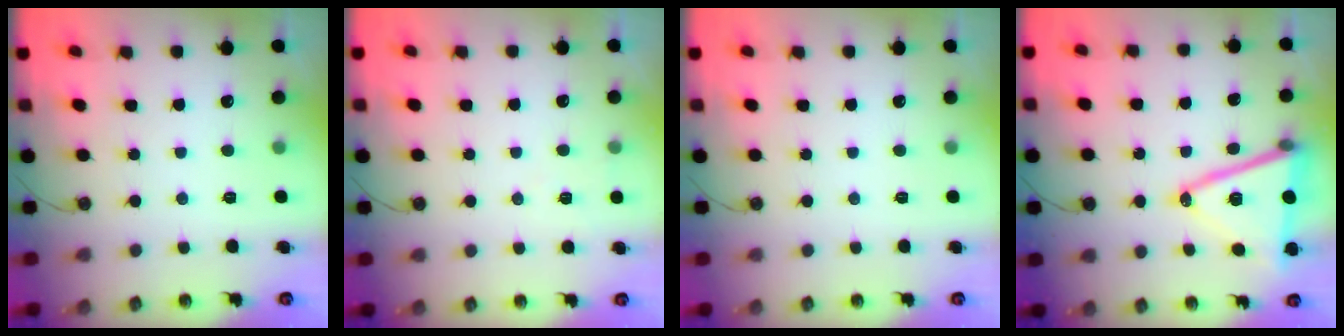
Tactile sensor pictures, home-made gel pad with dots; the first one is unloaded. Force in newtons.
{"total": 5.4, "press": 3.1, "slide": 4.5}
{"total": 0.0}
{"total": 17.0, "press": 16.5, "slide": 3.9}